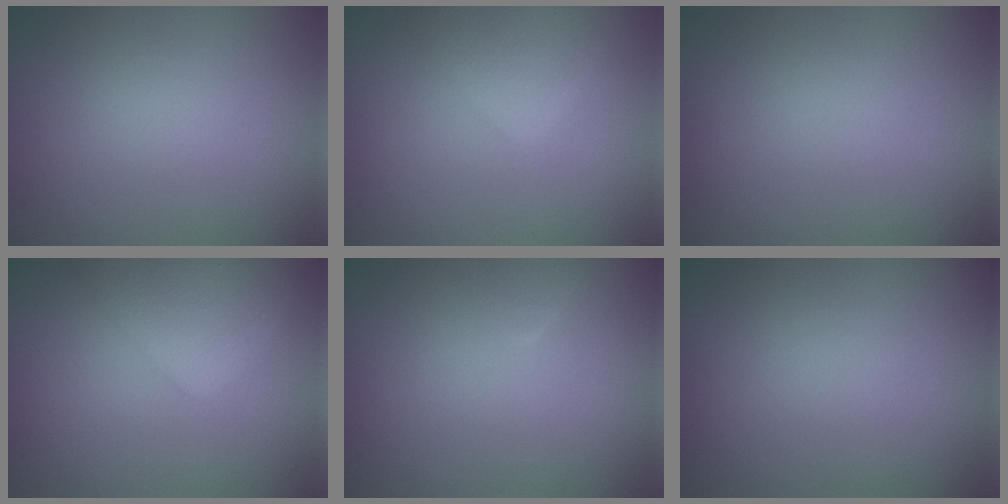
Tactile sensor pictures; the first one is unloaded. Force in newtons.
{"total": 2.7, "press": 2.7, "slide": 0.1}
{"total": 0.0}
{"total": 4.9, "press": 4.9, "slide": 0.2}
{"total": 0.9, "press": 0.9, "slide": 0.1}
{"total": 0.0}